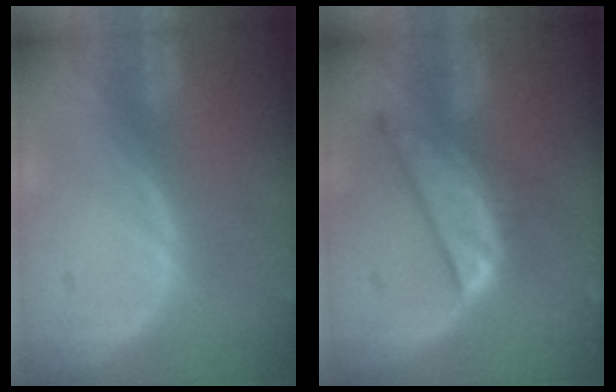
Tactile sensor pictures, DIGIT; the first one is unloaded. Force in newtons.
{"total": 8.4, "press": 7.2, "slide": 4.3}